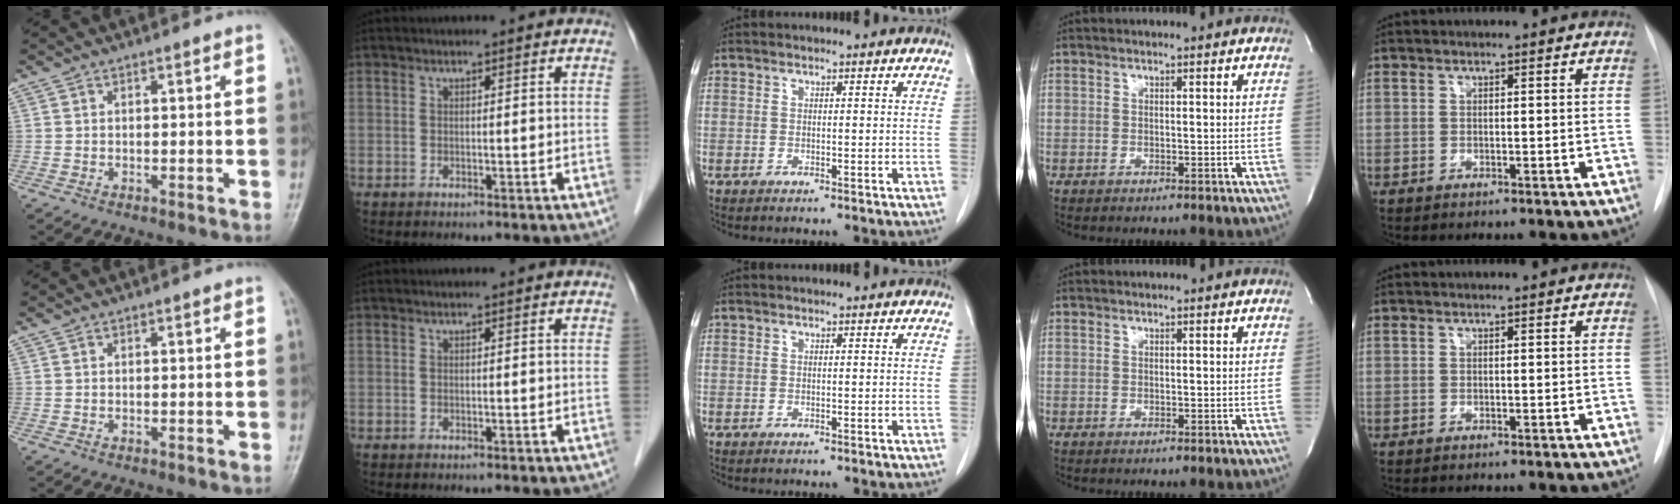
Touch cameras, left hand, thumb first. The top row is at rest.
{}